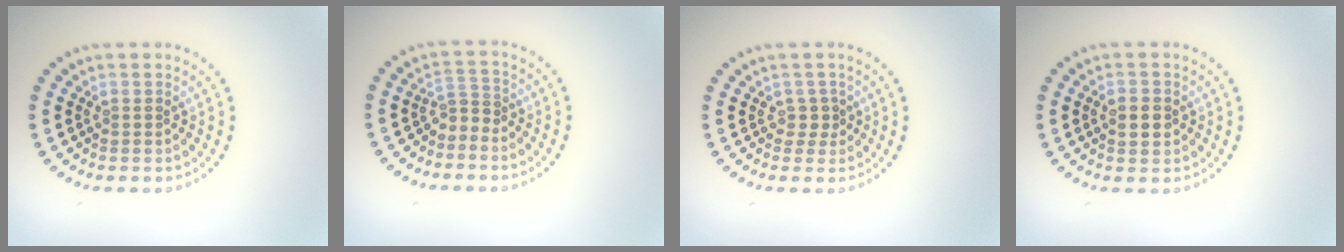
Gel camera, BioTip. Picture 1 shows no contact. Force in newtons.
{"total": 1.5, "press": 1.1, "slide": 1.1}
{"total": 1.4, "press": 1.0, "slide": 1.0}
{"total": 2.5, "press": 2.5, "slide": 0.0}